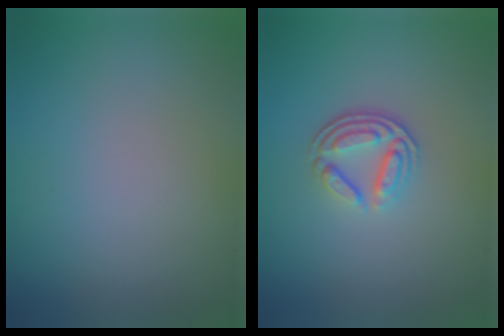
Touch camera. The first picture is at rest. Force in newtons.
{"total": 3.5, "press": 2.6, "slide": 2.4}